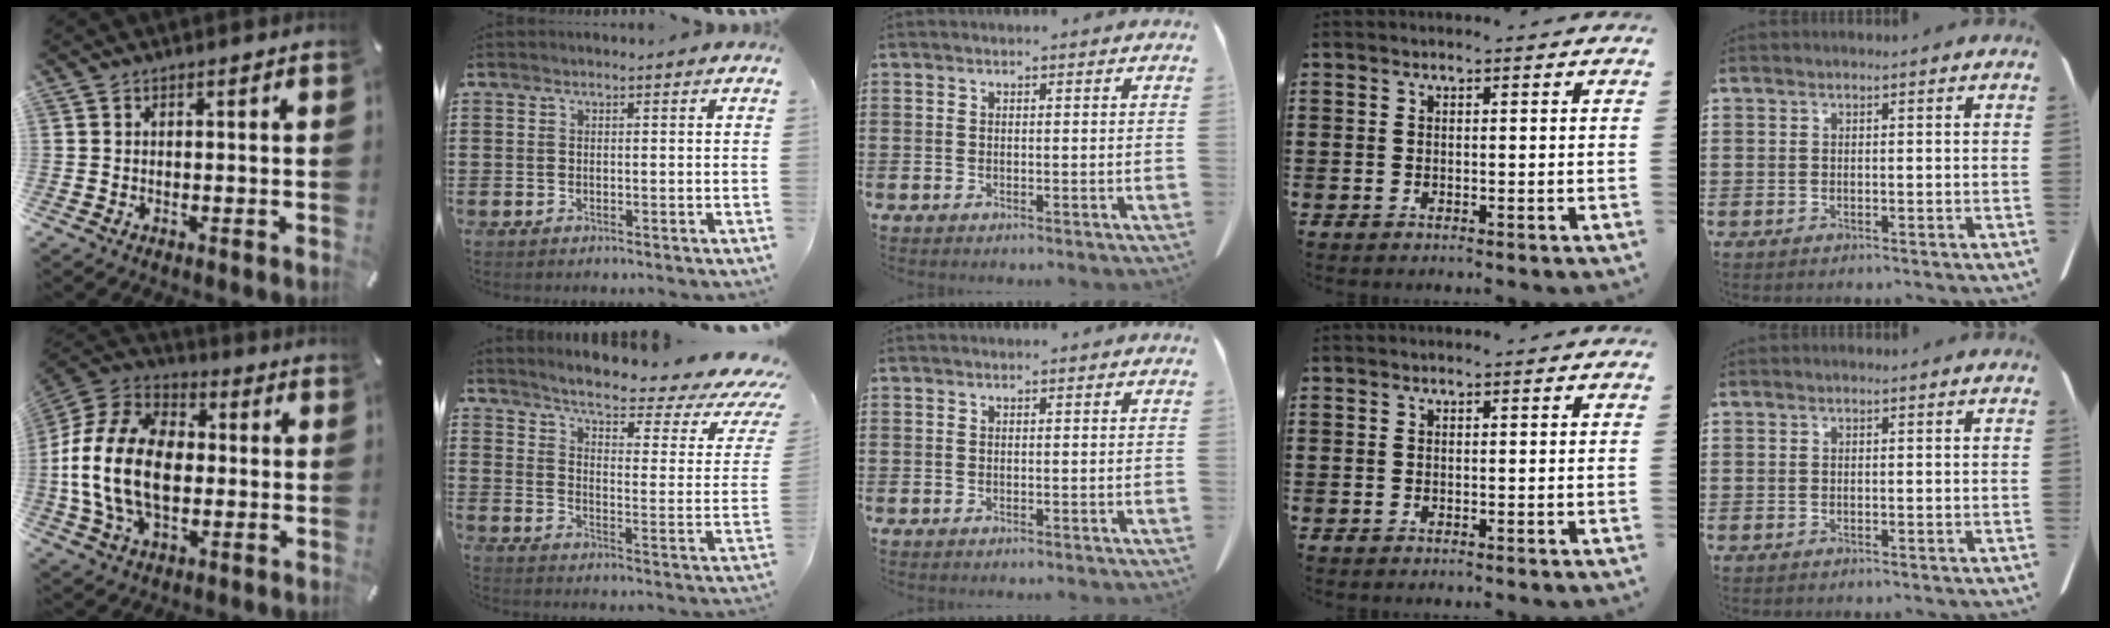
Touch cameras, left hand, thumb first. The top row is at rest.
{"thumb": {"total": 18.6, "force": [-1.9, 13.3, 12.9], "torque": [-0.287, 0.023, -0.035]}, "index": {"total": 5.6, "force": [4.1, 0.5, 3.8], "torque": [-0.083, -0.035, 0.062]}}